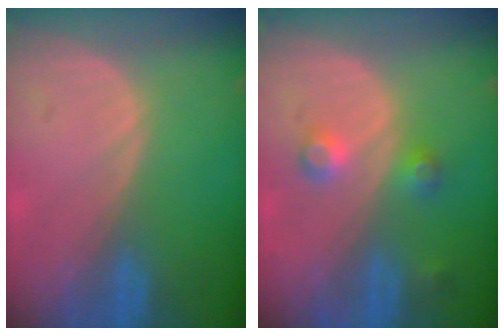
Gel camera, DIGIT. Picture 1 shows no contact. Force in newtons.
{"total": 3.7, "press": 3.5, "slide": 1.2}